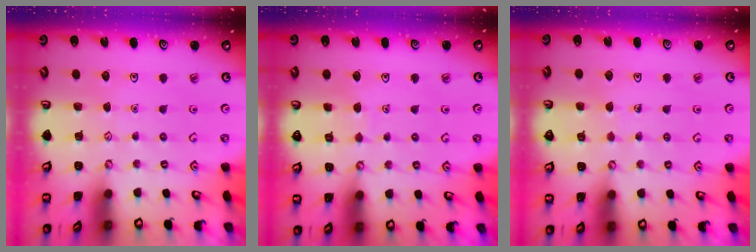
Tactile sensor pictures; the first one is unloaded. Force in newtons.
{"total": 3.1, "press": 3.0, "slide": 0.3}
{"total": 3.2, "press": 3.2, "slide": 0.2}